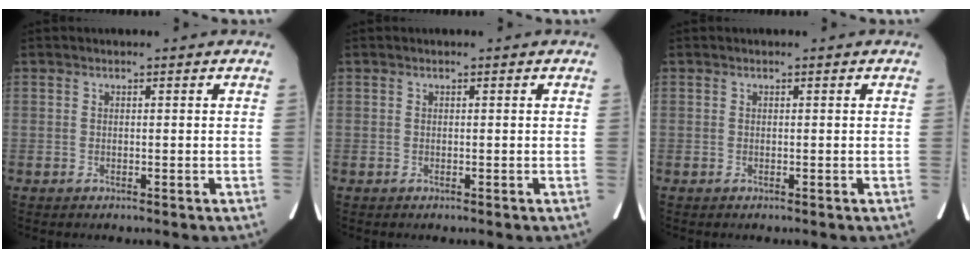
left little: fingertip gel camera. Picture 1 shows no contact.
{"total": 0.0}
{"total": 0.0}